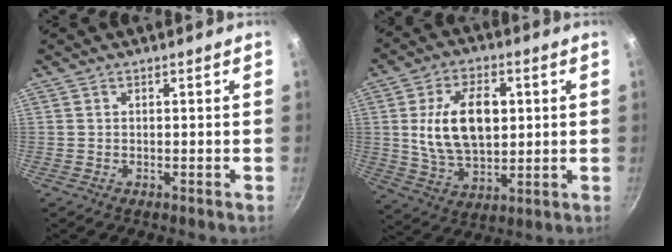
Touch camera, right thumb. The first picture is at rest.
{"total": 15.3, "force": [2.1, 9.3, 11.9], "torque": [-0.182, -0.004, 0.040]}